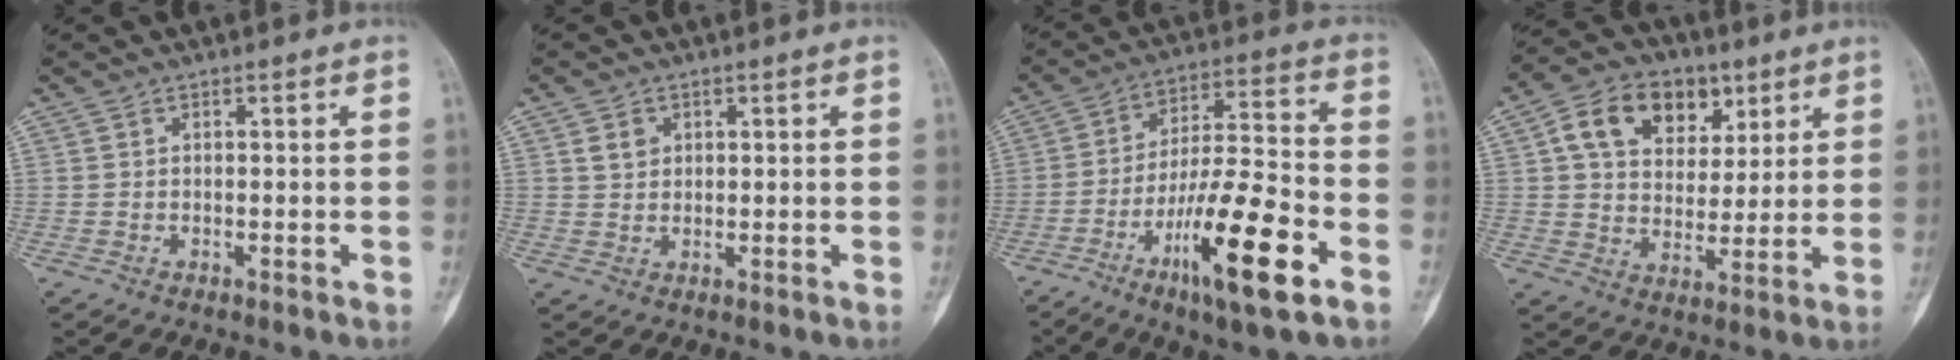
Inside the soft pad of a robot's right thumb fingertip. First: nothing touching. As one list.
[{"total": 2.7, "force": [1.2, 2.1, 1.1], "torque": [-0.010, -0.005, 0.024]}, {"total": 18.1, "force": [-8.3, 3.6, 15.7], "torque": [-0.282, 0.039, -0.136]}, {"total": 14.2, "force": [5.8, 10.3, 7.9], "torque": [-0.099, -0.005, 0.095]}]